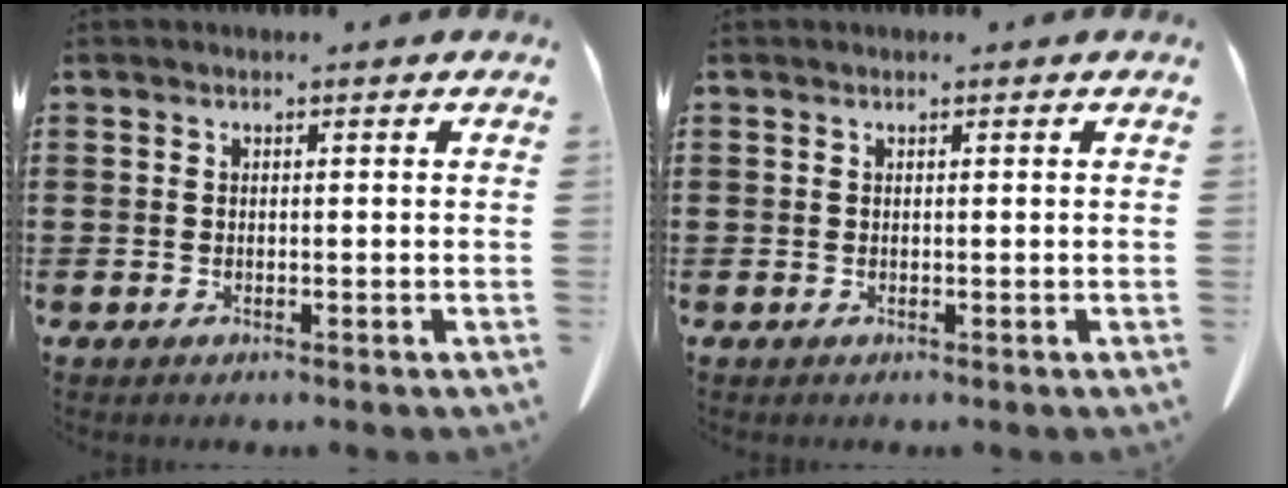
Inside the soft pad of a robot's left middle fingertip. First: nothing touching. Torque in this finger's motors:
{"motor_torque": [0.02, 0.01, 0.00, -0.01]}